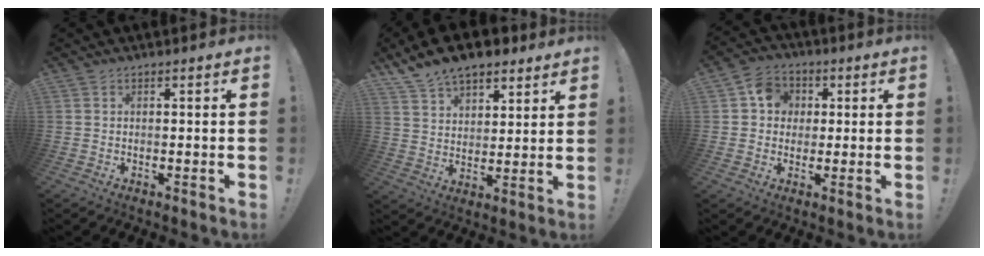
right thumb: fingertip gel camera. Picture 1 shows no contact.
{"total": 11.8, "force": [9.2, 6.0, 4.4], "torque": [-0.085, -0.058, 0.175]}
{"total": 8.4, "force": [1.4, 7.6, 3.3], "torque": [-0.049, 0.010, 0.031]}